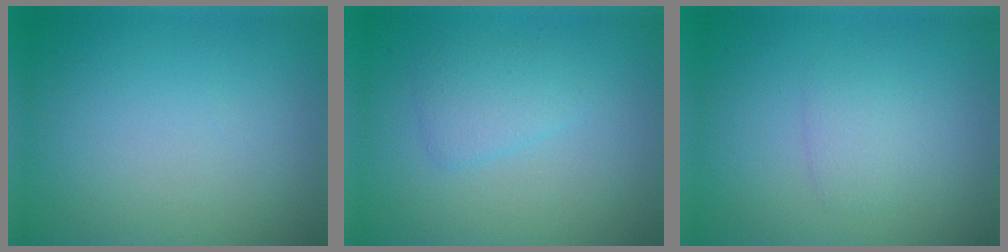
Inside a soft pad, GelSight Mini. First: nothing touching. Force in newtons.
{"total": 1.9, "press": 1.9, "slide": 0.1}
{"total": 1.4, "press": 1.4, "slide": 0.1}